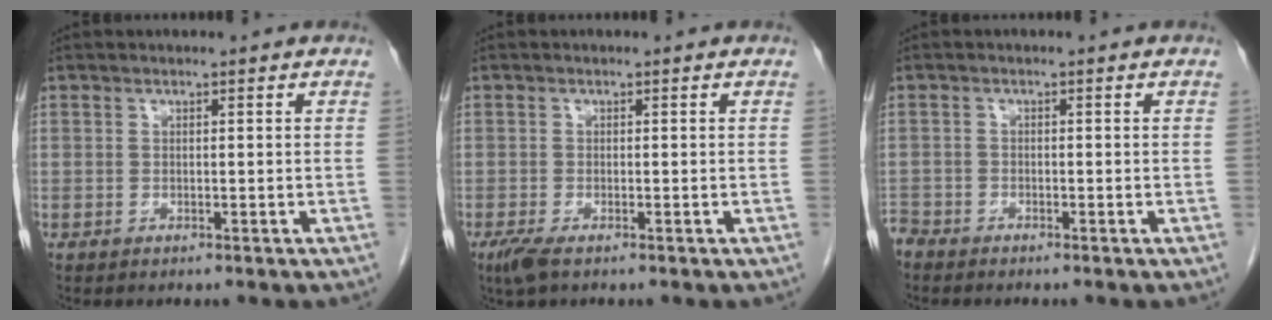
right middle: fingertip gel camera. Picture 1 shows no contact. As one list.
[{"total": 2.2, "force": [-1.4, 0.5, 1.7], "torque": [-0.041, -0.008, -0.027]}, {"total": 2.1, "force": [-2.1, 0.5, 0.0], "torque": [-0.001, -0.007, -0.040]}]